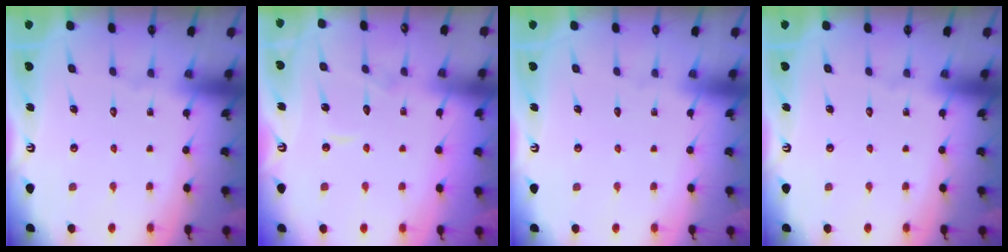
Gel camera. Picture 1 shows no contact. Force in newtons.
{"total": 4.0, "press": 4.0, "slide": 0.1}
{"total": 0.0}
{"total": 0.0}